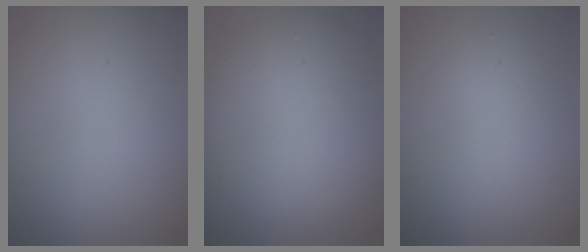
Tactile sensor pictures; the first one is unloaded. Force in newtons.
{"total": 8.5, "press": 8.4, "slide": 0.6}
{"total": 2.9, "press": 2.9, "slide": 0.3}